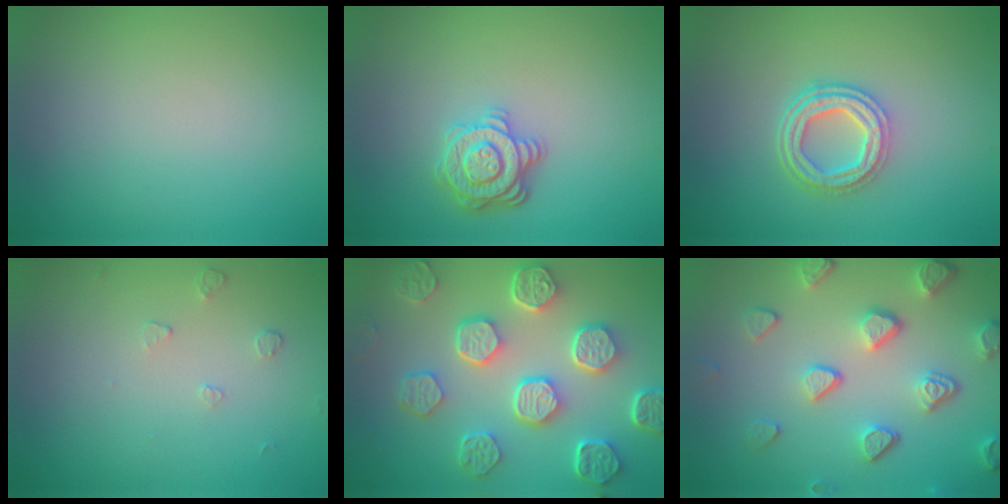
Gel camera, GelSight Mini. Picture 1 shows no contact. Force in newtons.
{"total": 3.6, "press": 3.3, "slide": 1.5}
{"total": 4.3, "press": 3.3, "slide": 2.7}
{"total": 0.6, "press": 0.4, "slide": 0.5}
{"total": 8.0, "press": 6.1, "slide": 5.1}
{"total": 5.0, "press": 3.9, "slide": 3.1}